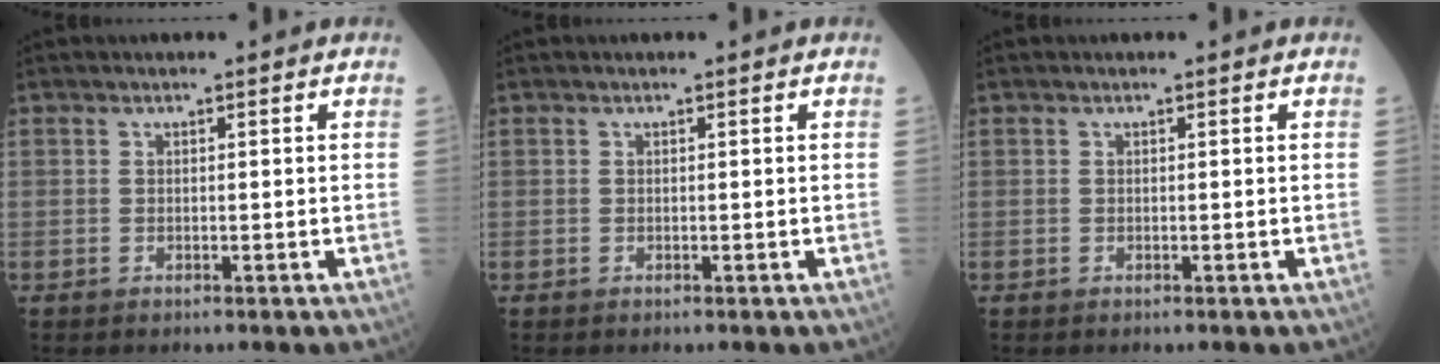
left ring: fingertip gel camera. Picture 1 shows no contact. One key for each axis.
{"total": 0.0}
{"total": 0.0}